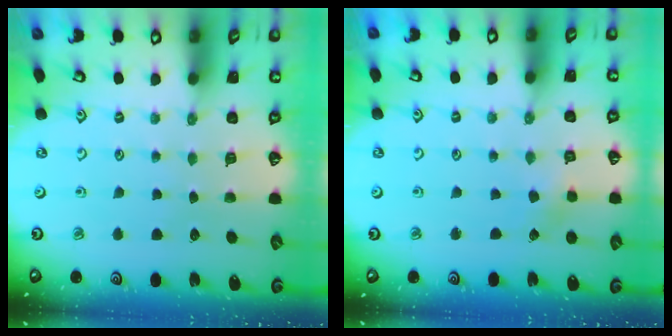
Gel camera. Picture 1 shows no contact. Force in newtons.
{"total": 2.7, "press": 2.7, "slide": 0.3}